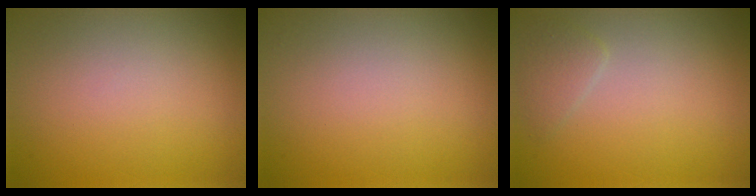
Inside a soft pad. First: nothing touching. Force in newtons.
{"total": 0.0}
{"total": 1.3, "press": 1.3, "slide": 0.0}